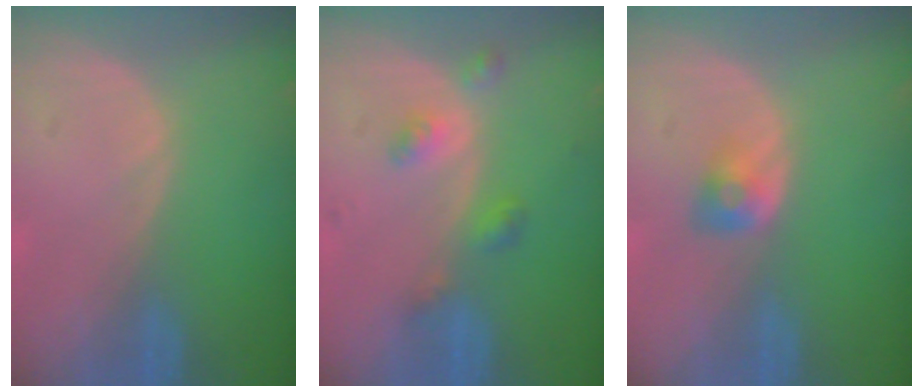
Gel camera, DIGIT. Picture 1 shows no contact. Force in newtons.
{"total": 4.4, "press": 3.9, "slide": 2.0}
{"total": 2.7, "press": 2.4, "slide": 1.2}